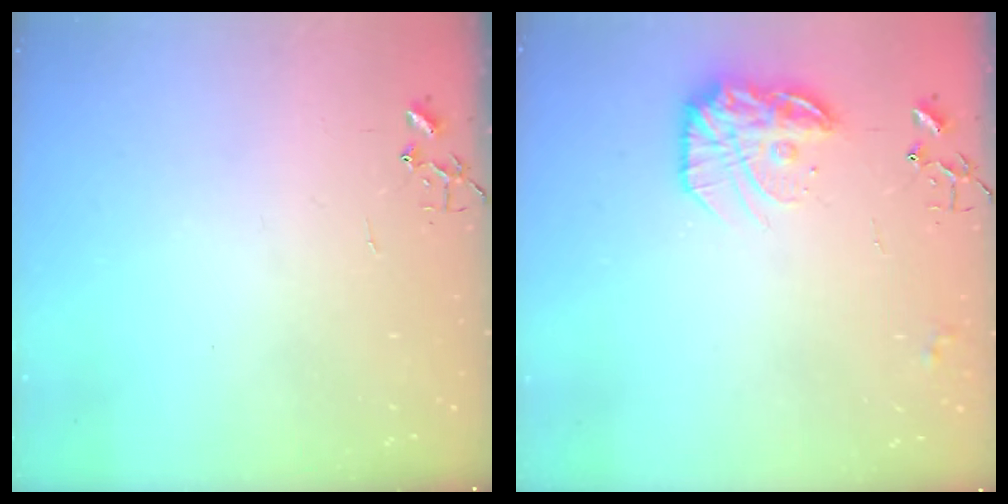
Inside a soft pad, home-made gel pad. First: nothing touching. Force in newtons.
{"total": 15.4, "press": 15.3, "slide": 0.8}